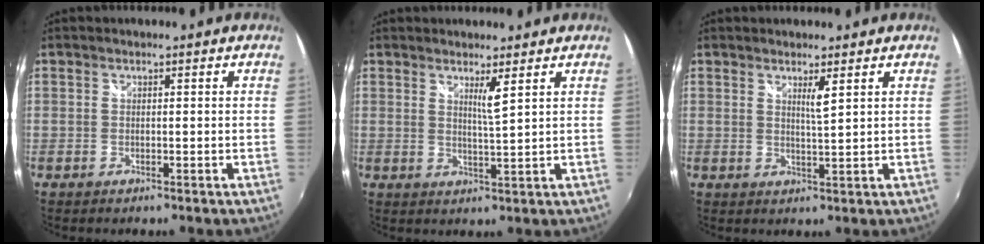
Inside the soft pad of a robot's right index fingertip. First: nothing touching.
{"total": 2.6, "force": [1.5, -0.4, 2.1], "torque": [-0.037, -0.007, 0.022]}
{"total": 2.6, "force": [1.4, -0.3, 2.1], "torque": [-0.036, -0.006, 0.021]}